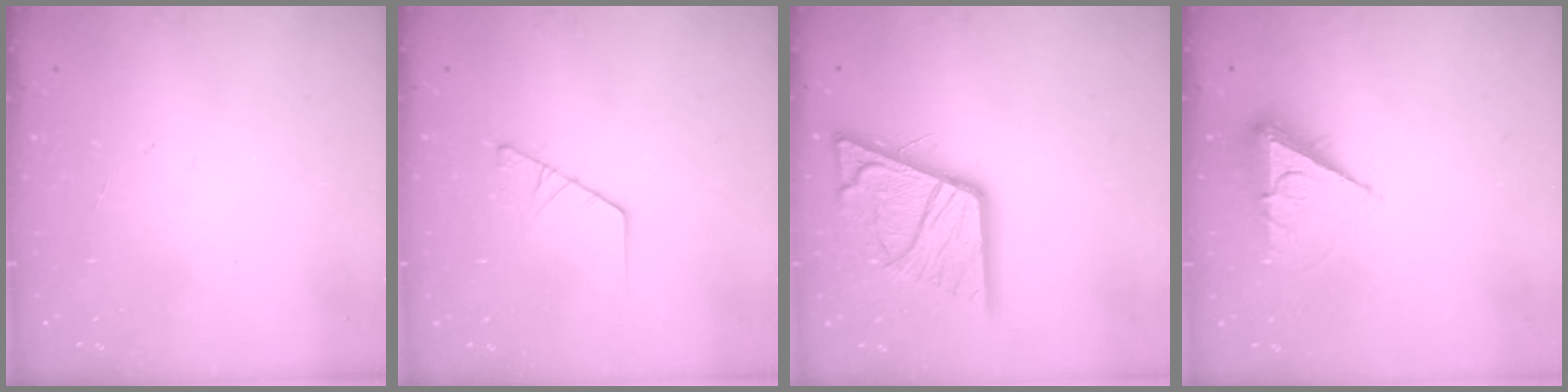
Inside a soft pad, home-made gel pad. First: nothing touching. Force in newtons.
{"total": 2.5, "press": 2.5, "slide": 0.3}
{"total": 18.8, "press": 18.7, "slide": 1.8}
{"total": 7.3, "press": 7.2, "slide": 0.9}